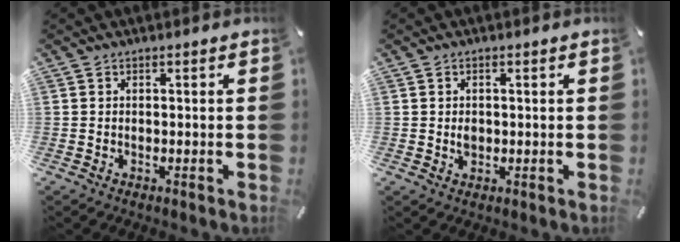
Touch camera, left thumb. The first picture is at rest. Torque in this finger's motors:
{"motor_torque": [0.49, 0.56, 0.02, -0.26, 0.00]}